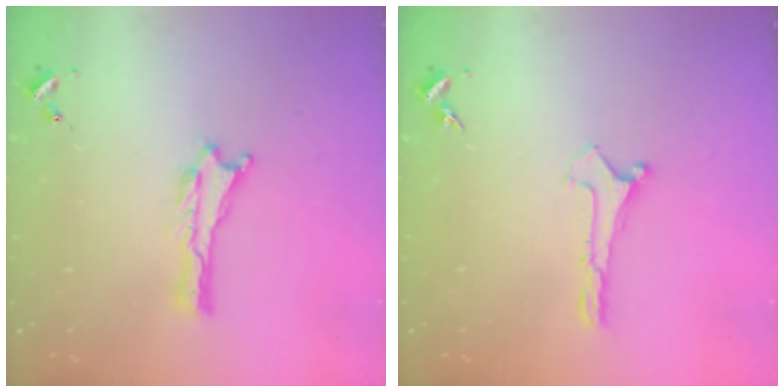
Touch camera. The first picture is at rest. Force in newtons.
{"total": 0.0}